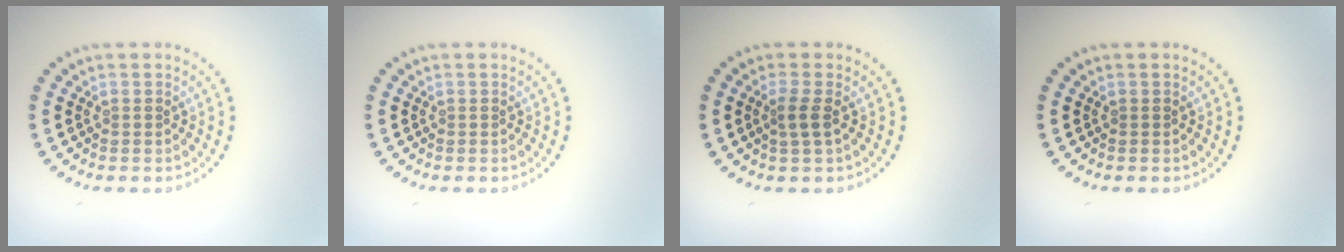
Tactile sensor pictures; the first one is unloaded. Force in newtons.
{"total": 0.0}
{"total": 1.6, "press": 1.3, "slide": 0.9}
{"total": 0.0}